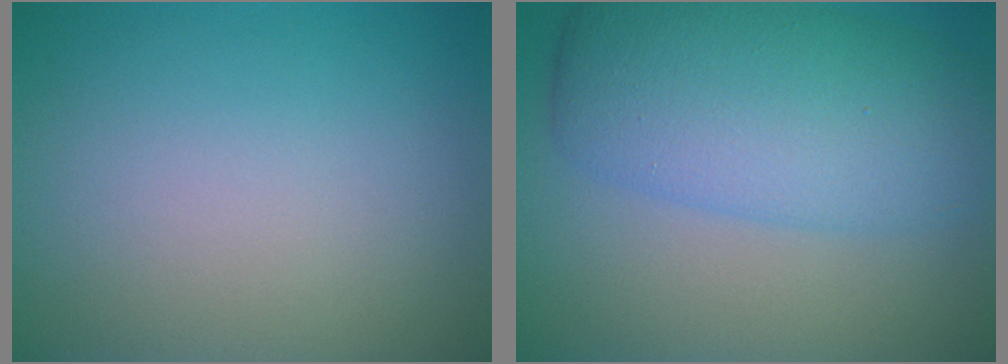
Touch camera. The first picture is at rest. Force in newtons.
{"total": 8.2, "press": 8.2, "slide": 0.1}